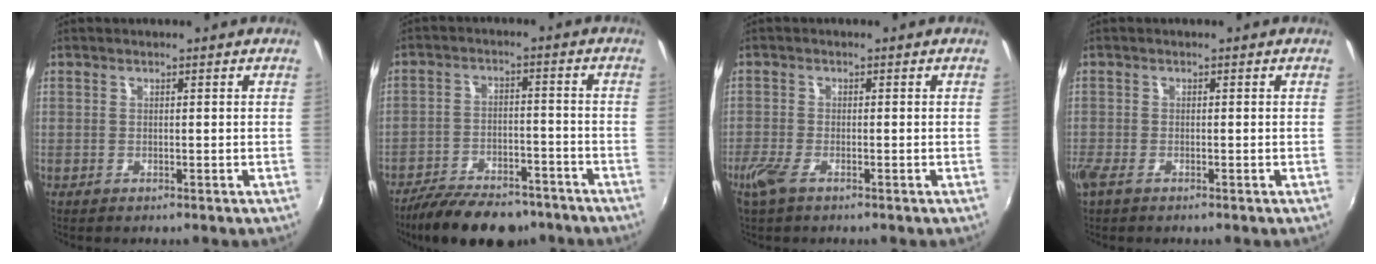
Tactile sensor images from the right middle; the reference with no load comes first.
{"total": 16.4, "force": [-13.3, 6.2, 7.5], "torque": [-0.156, -0.012, -0.195]}
{"total": 3.6, "force": [-2.3, 1.1, 2.6], "torque": [-0.063, -0.011, -0.046]}
{"total": 2.6, "force": [-1.7, 1.1, 1.7], "torque": [-0.041, -0.010, -0.033]}